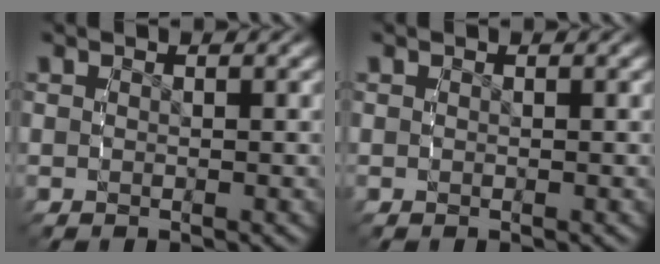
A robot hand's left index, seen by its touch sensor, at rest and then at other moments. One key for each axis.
{"total": 0.0}